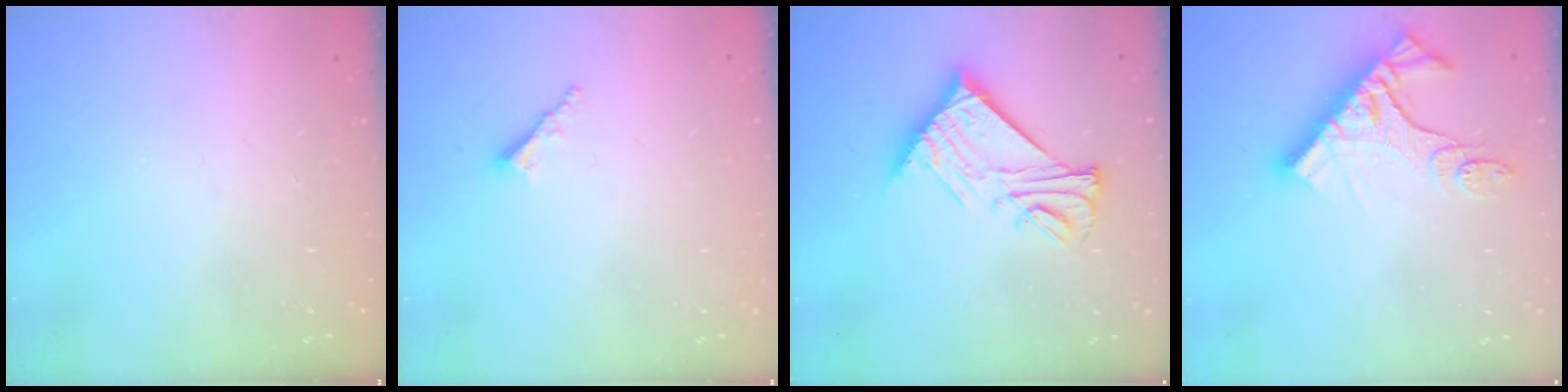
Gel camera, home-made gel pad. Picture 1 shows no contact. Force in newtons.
{"total": 2.5, "press": 2.5, "slide": 0.3}
{"total": 15.4, "press": 15.4, "slide": 0.4}
{"total": 12.8, "press": 12.7, "slide": 1.3}